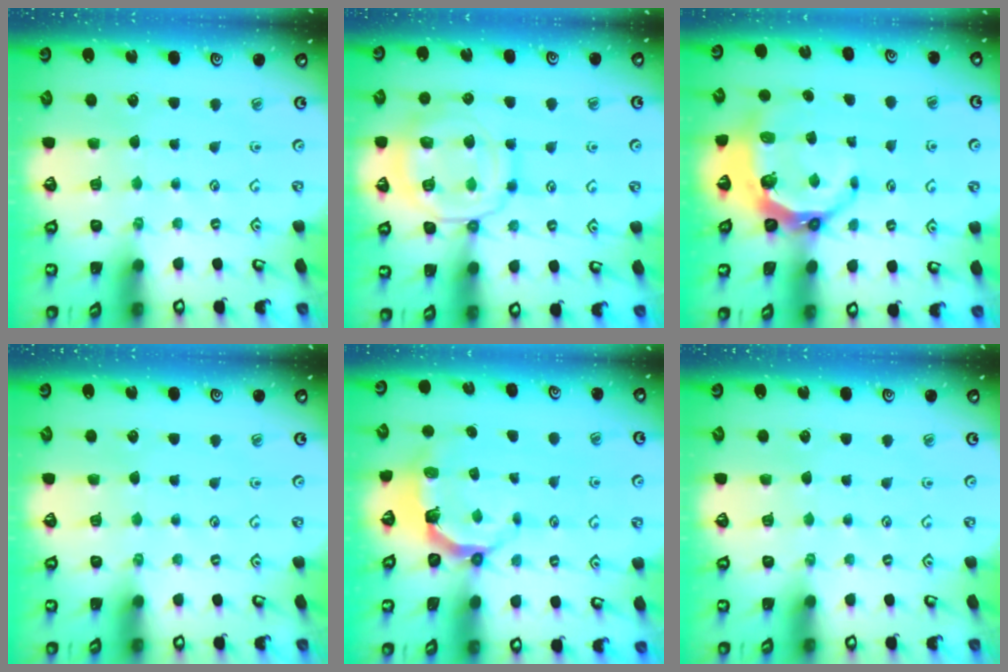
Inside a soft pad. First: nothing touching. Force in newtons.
{"total": 13.5, "press": 13.4, "slide": 1.3}
{"total": 7.4, "press": 6.7, "slide": 3.1}
{"total": 0.0}
{"total": 4.8, "press": 3.2, "slide": 3.6}
{"total": 0.0}